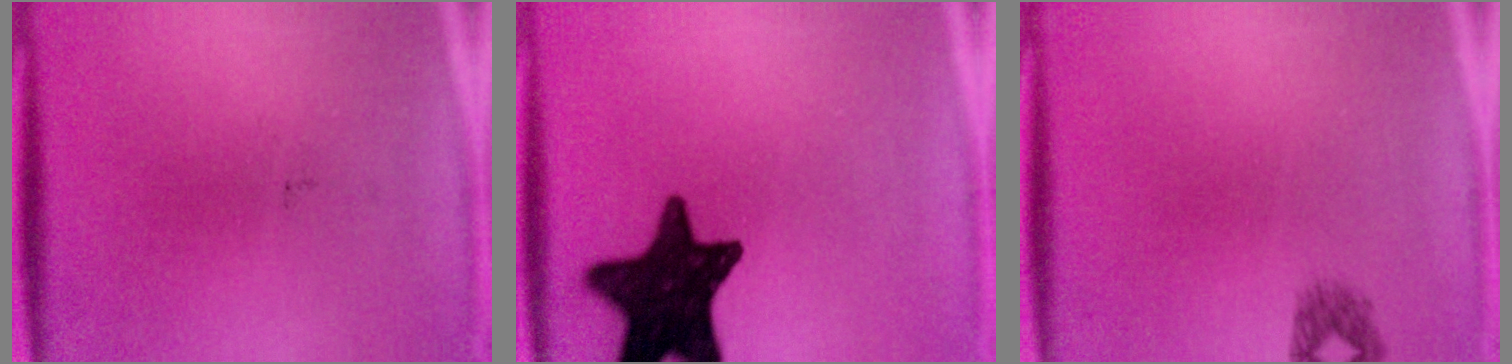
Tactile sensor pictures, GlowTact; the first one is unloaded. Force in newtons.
{"total": 16.0}
{"total": 1.3}